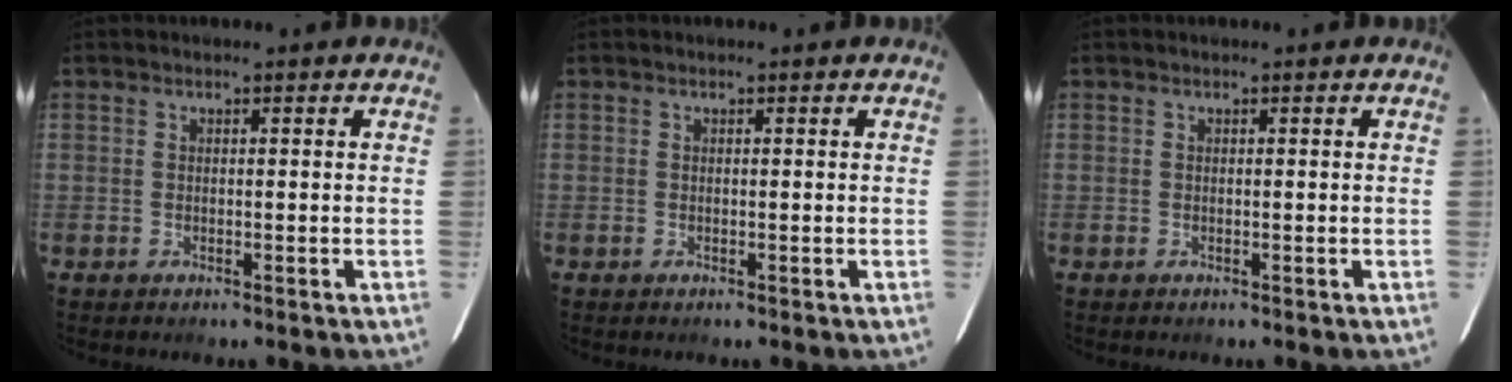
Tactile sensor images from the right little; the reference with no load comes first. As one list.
[{"total": 0.0}, {"total": 0.0}]